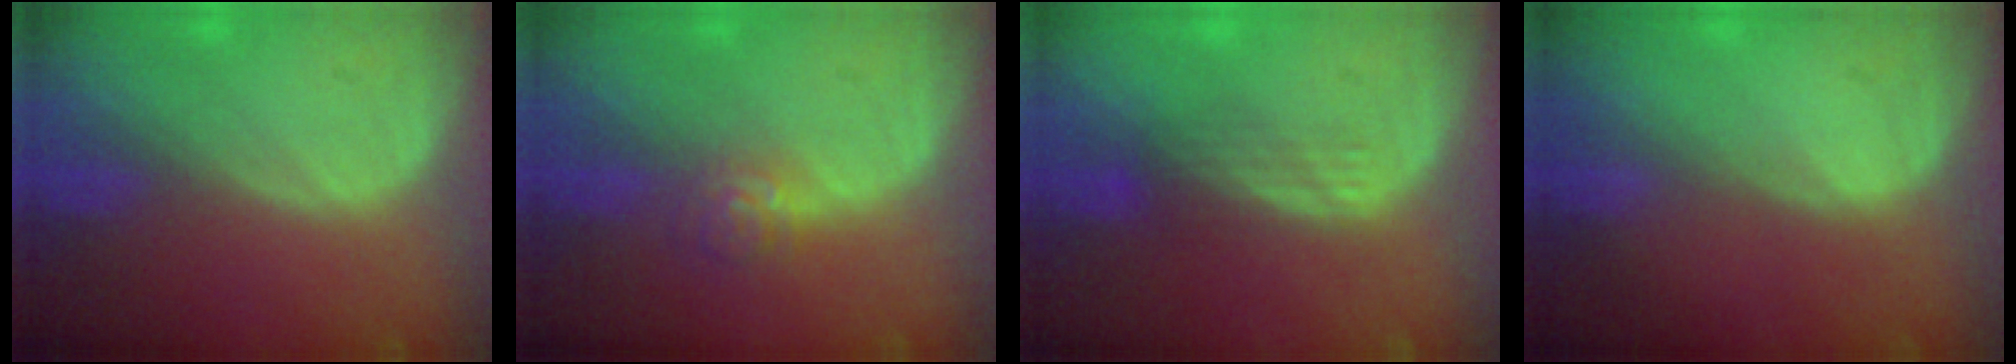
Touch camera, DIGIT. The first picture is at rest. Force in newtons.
{"total": 3.6, "press": 3.5, "slide": 0.7}
{"total": 3.5, "press": 3.0, "slide": 1.9}
{"total": 0.0}